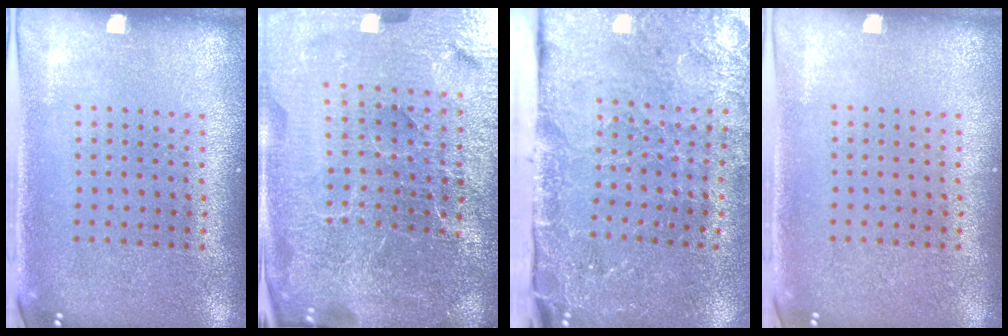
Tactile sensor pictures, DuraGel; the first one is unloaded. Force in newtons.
{"total": 7.1, "press": 6.1, "slide": 3.6}
{"total": 3.6, "press": 3.3, "slide": 1.3}
{"total": 0.0}